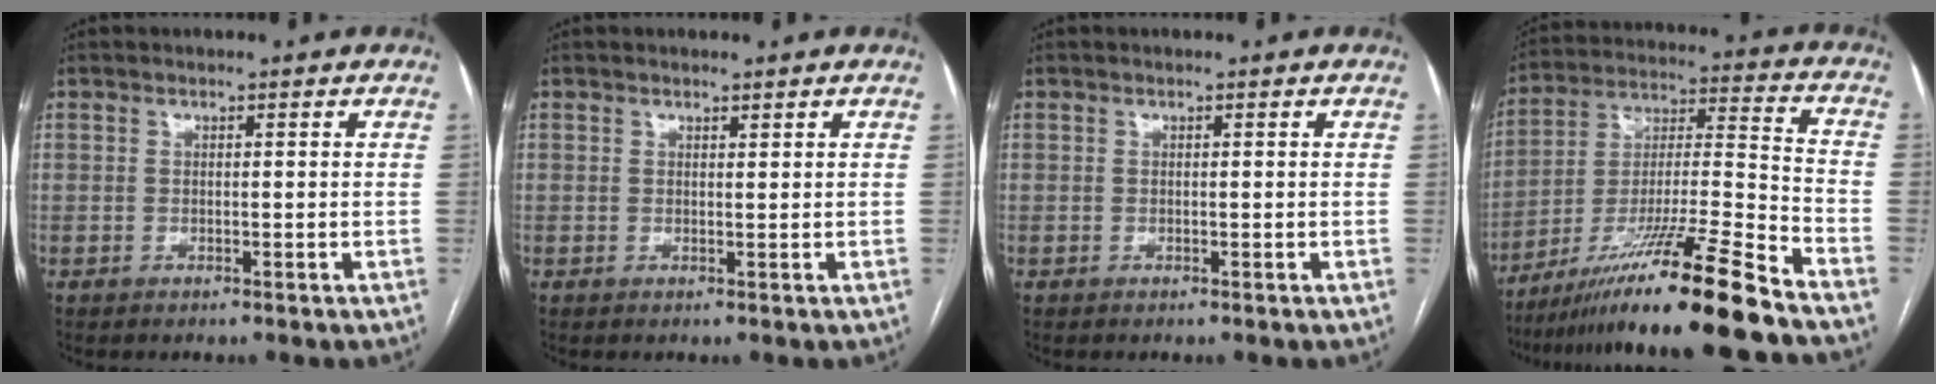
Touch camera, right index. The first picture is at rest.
{"total": 0.7, "force": [0.6, 0.1, 0.2], "torque": [-0.006, -0.002, 0.011]}
{"total": 0.0}
{"total": 19.8, "force": [-15.3, -2.0, 12.3], "torque": [-0.228, -0.021, -0.270]}